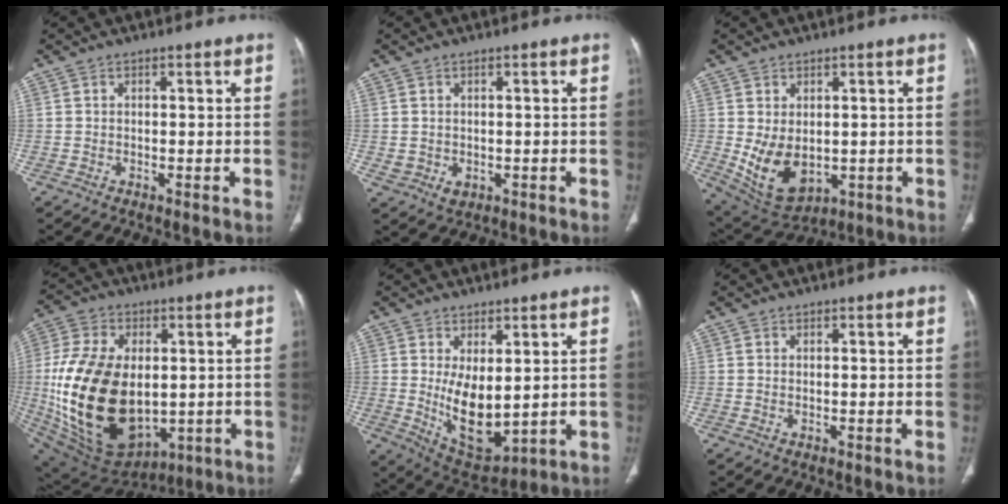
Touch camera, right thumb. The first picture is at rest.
{"total": 2.9, "force": [-0.2, 2.5, 1.5], "torque": [-0.021, -0.004, 0.011]}
{"total": 10.1, "force": [-0.8, 6.7, 7.5], "torque": [-0.118, -0.011, 0.015]}
{"total": 25.9, "force": [-1.0, 16.3, 20.1], "torque": [-0.391, -0.018, 0.015]}
{"total": 10.6, "force": [1.0, 5.4, 9.1], "torque": [-0.132, -0.029, 0.044]}
{"total": 0.0}